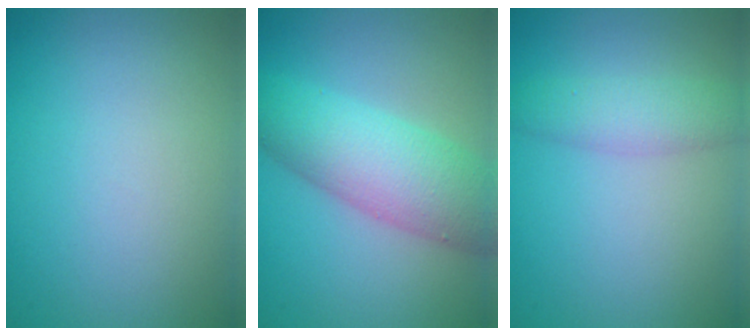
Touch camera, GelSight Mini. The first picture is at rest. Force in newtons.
{"total": 7.6, "press": 7.6, "slide": 0.1}
{"total": 3.0, "press": 3.0, "slide": 0.0}